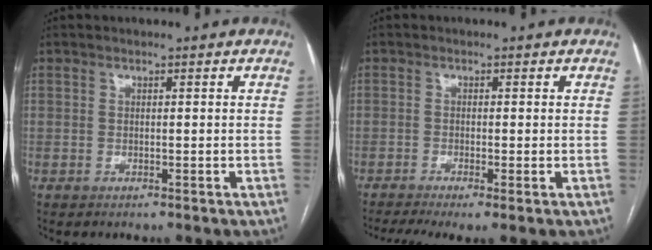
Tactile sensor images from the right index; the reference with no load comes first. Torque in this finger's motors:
{"motor_torque": [0.27, -0.05, -0.06, 0.01]}